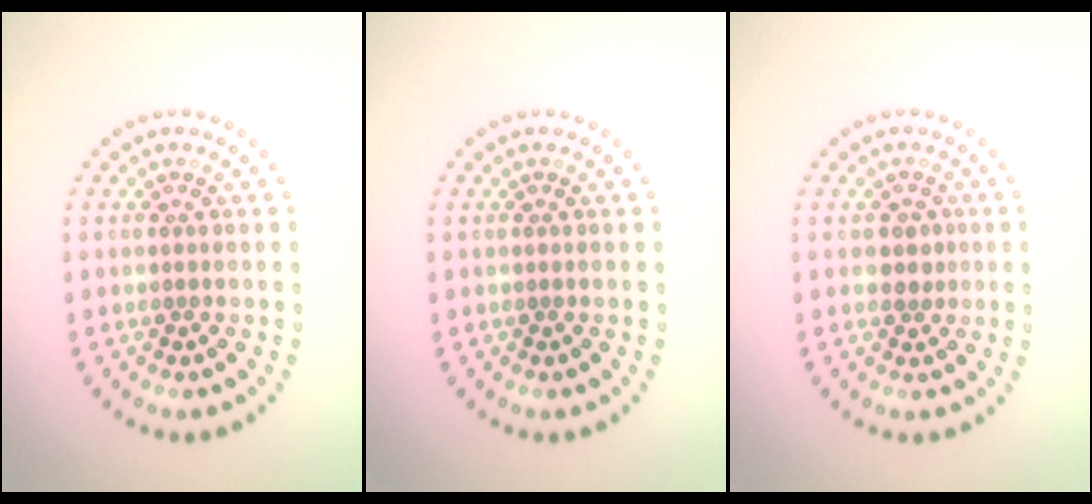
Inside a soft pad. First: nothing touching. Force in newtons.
{"total": 0.0}
{"total": 1.6, "press": 1.4, "slide": 0.8}